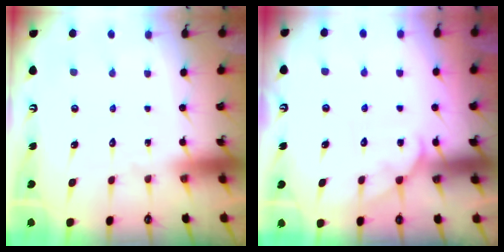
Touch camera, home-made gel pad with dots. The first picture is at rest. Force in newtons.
{"total": 4.2, "press": 4.2, "slide": 0.3}